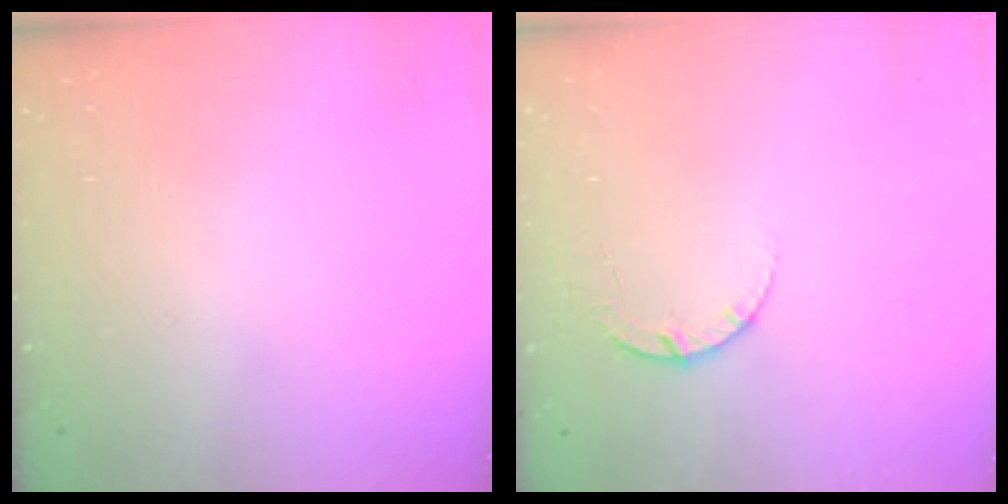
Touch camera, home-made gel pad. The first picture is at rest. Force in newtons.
{"total": 3.2, "press": 3.1, "slide": 0.5}